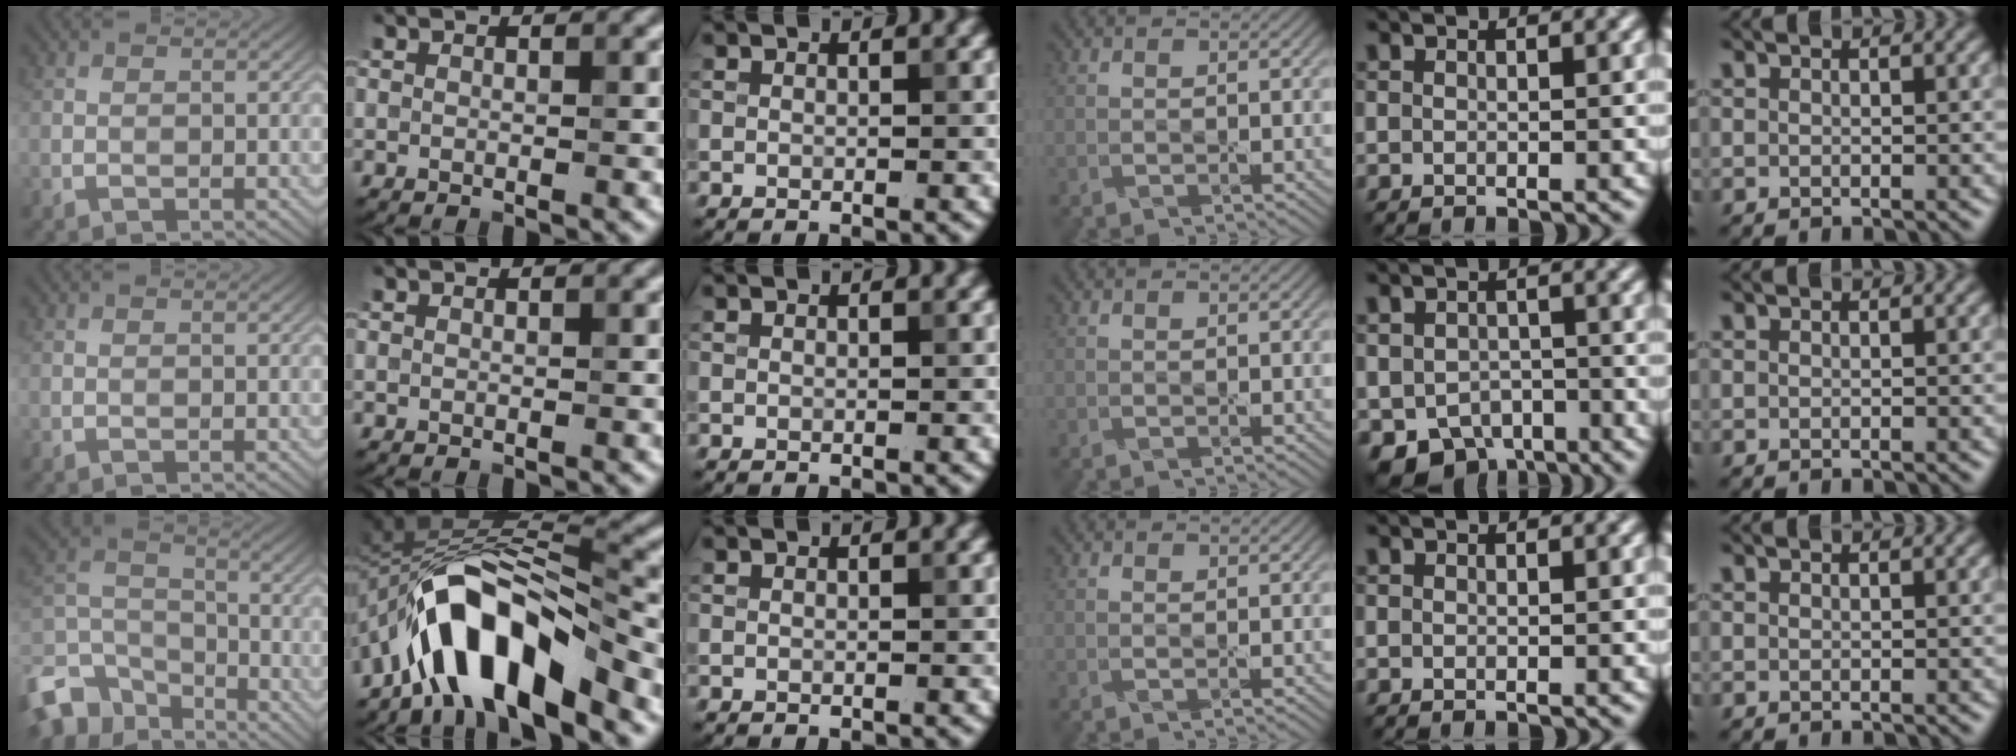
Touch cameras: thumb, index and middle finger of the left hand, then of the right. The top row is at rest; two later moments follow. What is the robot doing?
{"motion": "peel", "object": "aluminum foil"}